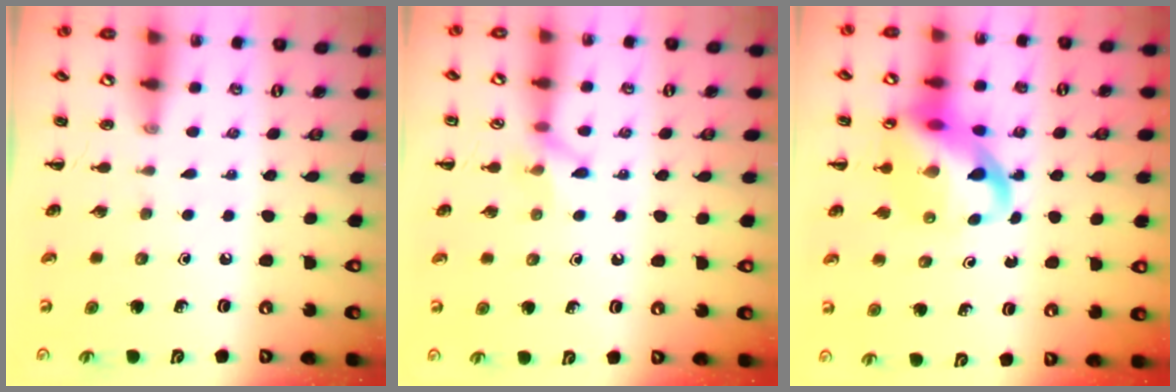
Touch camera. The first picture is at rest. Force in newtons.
{"total": 7.1, "press": 7.0, "slide": 1.5}
{"total": 16.2, "press": 15.9, "slide": 3.2}